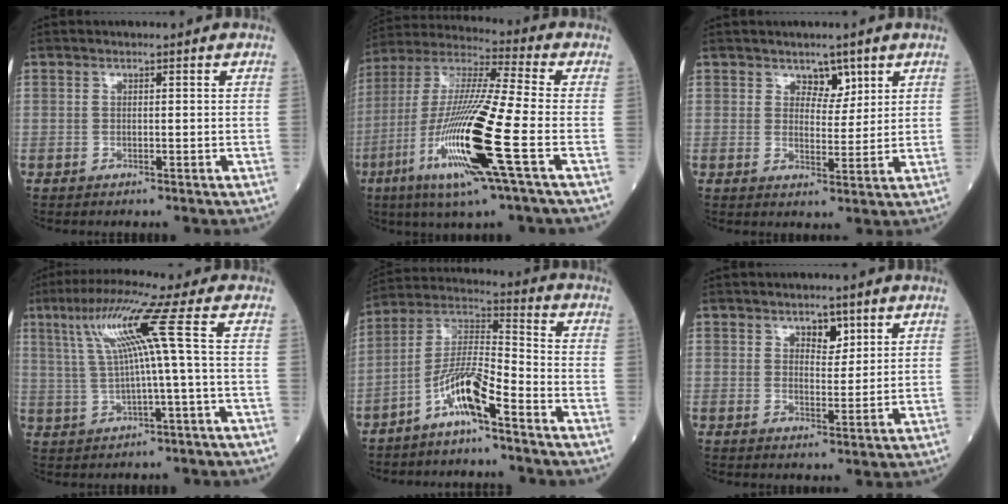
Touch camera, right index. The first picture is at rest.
{"total": 19.7, "force": [-6.8, 0.3, 18.5], "torque": [-0.399, -0.031, -0.136]}
{"total": 3.5, "force": [2.3, 2.0, 1.8], "torque": [-0.019, -0.001, 0.038]}
{"total": 8.9, "force": [2.1, -1.8, 8.5], "torque": [-0.156, 0.027, 0.050]}
{"total": 9.3, "force": [-5.7, 0.9, 7.4], "torque": [-0.161, 0.005, -0.113]}
{"total": 3.3, "force": [2.0, 1.7, 2.0], "torque": [-0.025, 0.000, 0.032]}